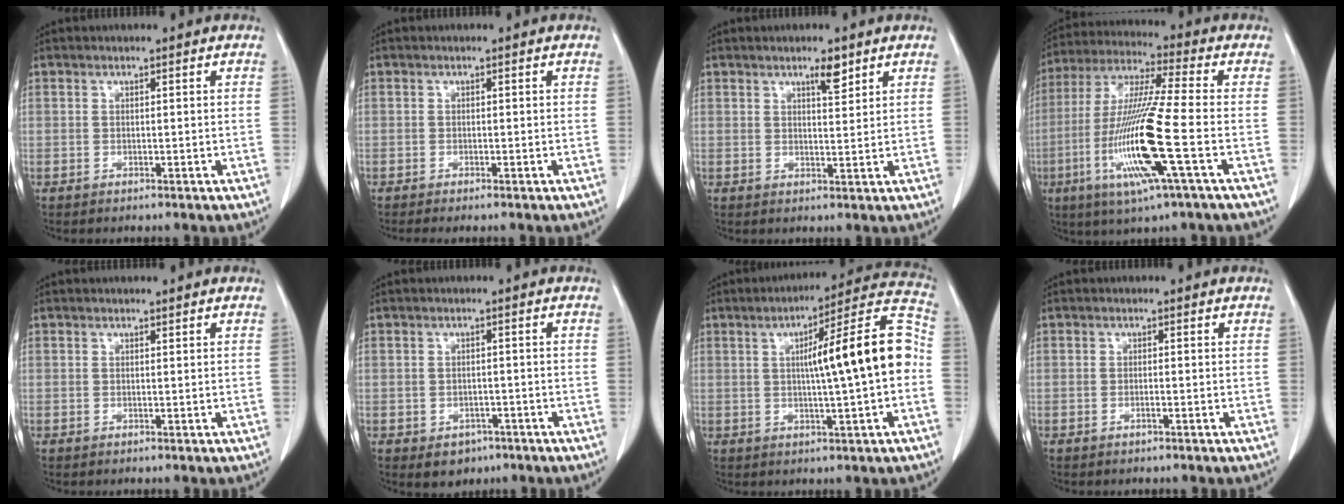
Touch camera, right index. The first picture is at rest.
{"total": 0.9, "force": [-0.7, -0.1, 0.6], "torque": [-0.012, -0.002, -0.013]}
{"total": 2.9, "force": [2.0, 0.7, 2.0], "torque": [-0.033, -0.003, 0.033]}
{"total": 16.4, "force": [-4.8, -0.3, 15.7], "torque": [-0.327, -0.019, -0.098]}
{"total": 0.0}
{"total": 3.4, "force": [-1.9, 2.5, 1.2], "torque": [-0.011, 0.005, -0.016]}
{"total": 14.2, "force": [0.2, 0.6, 14.2], "torque": [-0.203, 0.028, -0.003]}
{"total": 0.7, "force": [-0.4, 0.0, 0.6], "torque": [-0.013, 0.000, -0.005]}